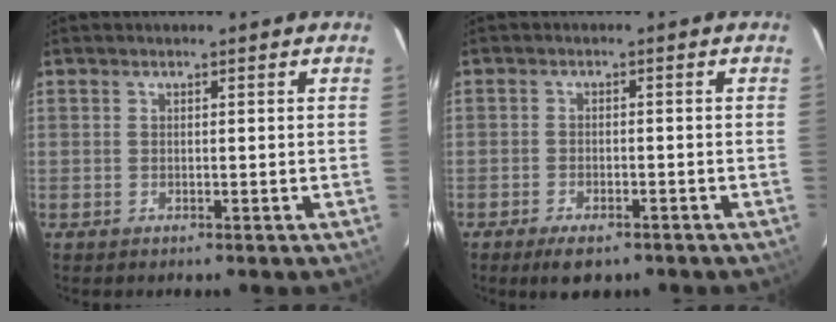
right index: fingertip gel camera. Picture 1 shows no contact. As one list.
[{"total": 5.2, "force": [-3.8, 2.1, 2.9], "torque": [-0.066, -0.009, -0.059]}]